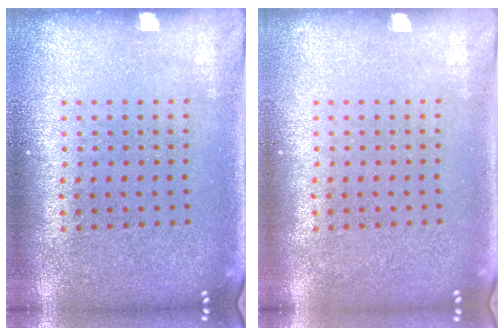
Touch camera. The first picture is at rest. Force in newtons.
{"total": 0.0}